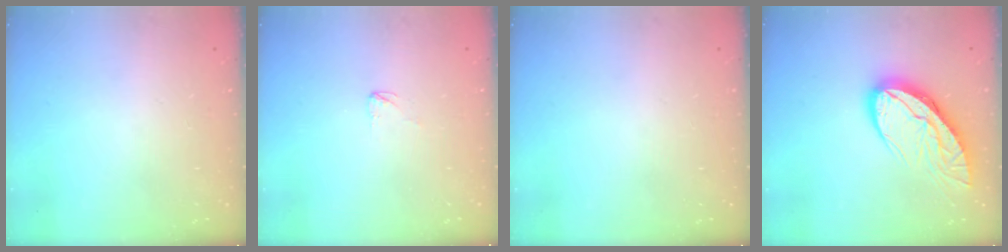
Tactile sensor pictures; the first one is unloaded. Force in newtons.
{"total": 2.3, "press": 2.3, "slide": 0.2}
{"total": 0.0}
{"total": 13.0, "press": 12.9, "slide": 1.1}